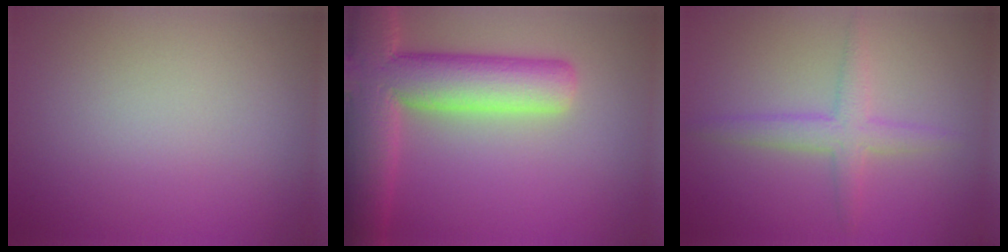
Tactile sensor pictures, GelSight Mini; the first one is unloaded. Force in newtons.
{"total": 10.2, "press": 10.2, "slide": 0.8}
{"total": 2.7, "press": 2.7, "slide": 0.0}